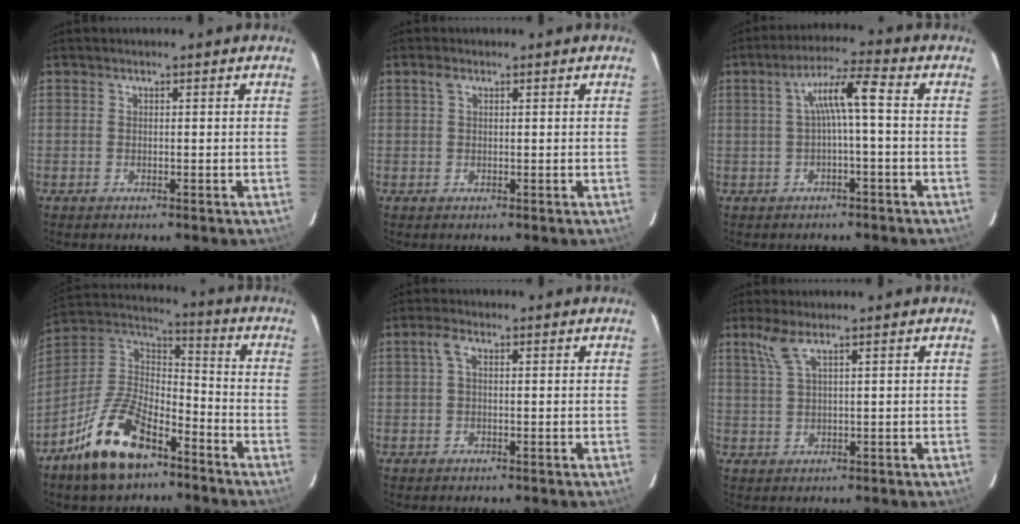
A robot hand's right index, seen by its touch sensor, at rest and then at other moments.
{"total": 1.2, "force": [0.6, 0.7, 0.9], "torque": [-0.019, 0.005, 0.010]}
{"total": 5.9, "force": [-0.5, 0.1, 5.9], "torque": [-0.117, 0.014, -0.003]}
{"total": 16.8, "force": [-10.6, 7.7, 10.5], "torque": [-0.223, 0.007, -0.194]}
{"total": 2.2, "force": [0.4, 1.0, 2.0], "torque": [-0.043, 0.009, 0.006]}
{"total": 3.3, "force": [1.9, 0.0, 2.7], "torque": [-0.062, 0.003, 0.046]}